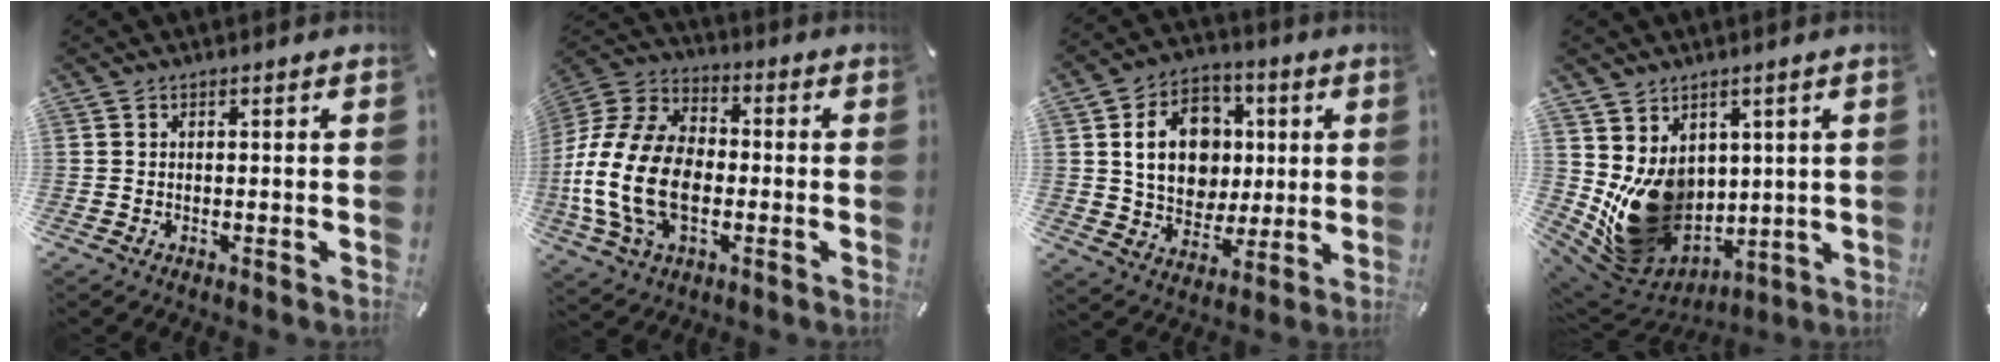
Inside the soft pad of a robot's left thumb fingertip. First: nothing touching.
{"total": 19.4, "force": [-4.1, 13.1, 13.7], "torque": [-0.309, 0.018, -0.072]}
{"total": 15.1, "force": [2.4, 12.6, 7.8], "torque": [-0.125, 0.010, 0.050]}
{"total": 14.3, "force": [1.3, 12.2, 7.2], "torque": [-0.123, -0.039, 0.040]}